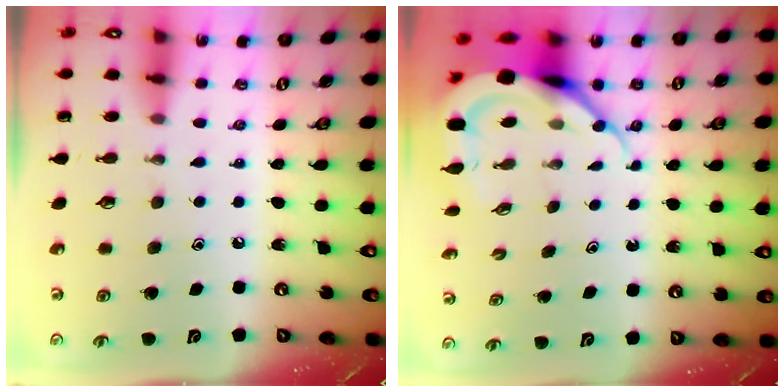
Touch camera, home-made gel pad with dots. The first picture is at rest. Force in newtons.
{"total": 9.3, "press": 9.2, "slide": 1.2}